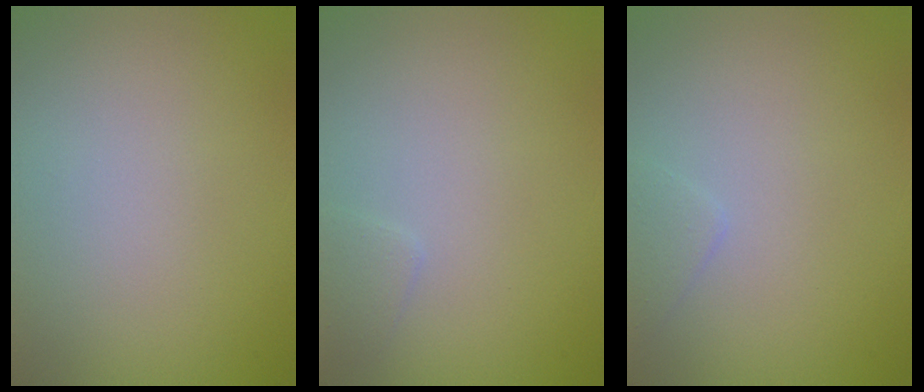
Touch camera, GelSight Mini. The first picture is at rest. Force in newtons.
{"total": 0.9, "press": 0.9, "slide": 0.1}
{"total": 1.1, "press": 1.1, "slide": 0.1}